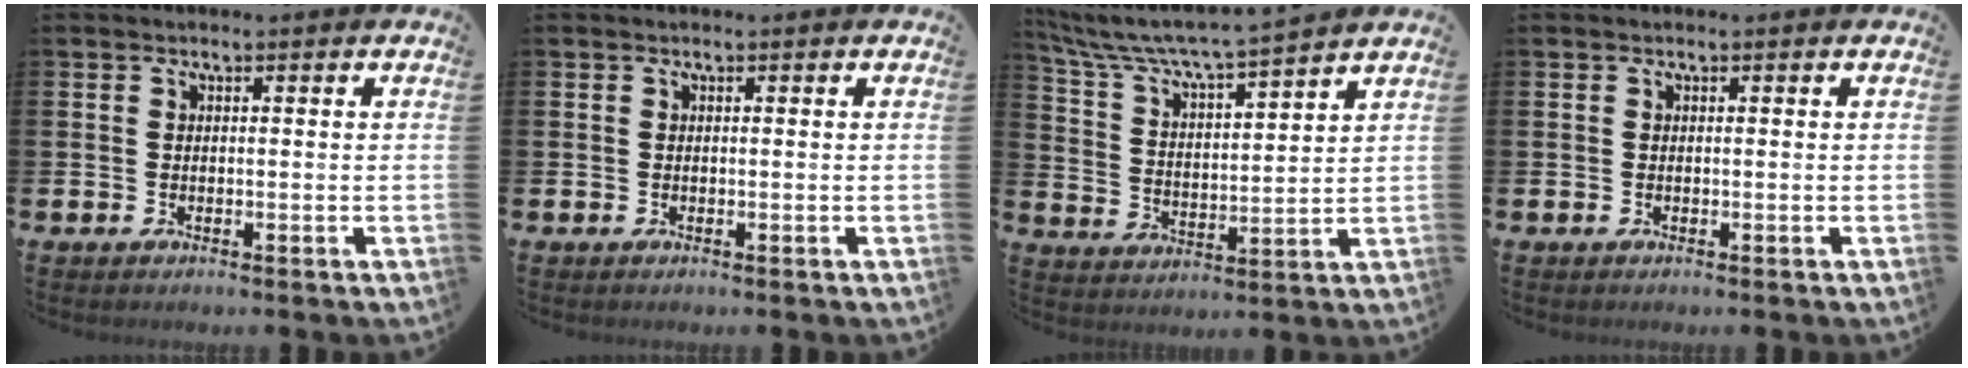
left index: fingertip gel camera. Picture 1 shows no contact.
{"total": 0.0}
{"total": 6.1, "force": [5.8, 0.0, 2.0], "torque": [-0.069, -0.048, 0.093]}
{"total": 0.0}